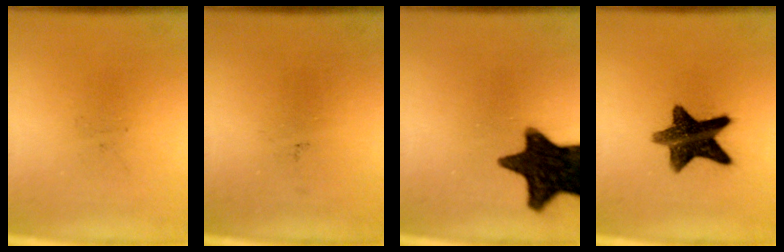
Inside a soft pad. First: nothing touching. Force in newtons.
{"total": 0.0}
{"total": 16.3}
{"total": 12.1}